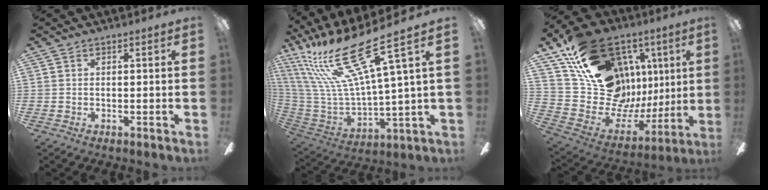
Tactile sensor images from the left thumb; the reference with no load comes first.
{"total": 25.3, "force": [14.4, 6.1, 19.9], "torque": [-0.422, -0.088, 0.234]}
{"total": 25.0, "force": [13.0, 17.2, 12.7], "torque": [-0.208, -0.075, 0.270]}